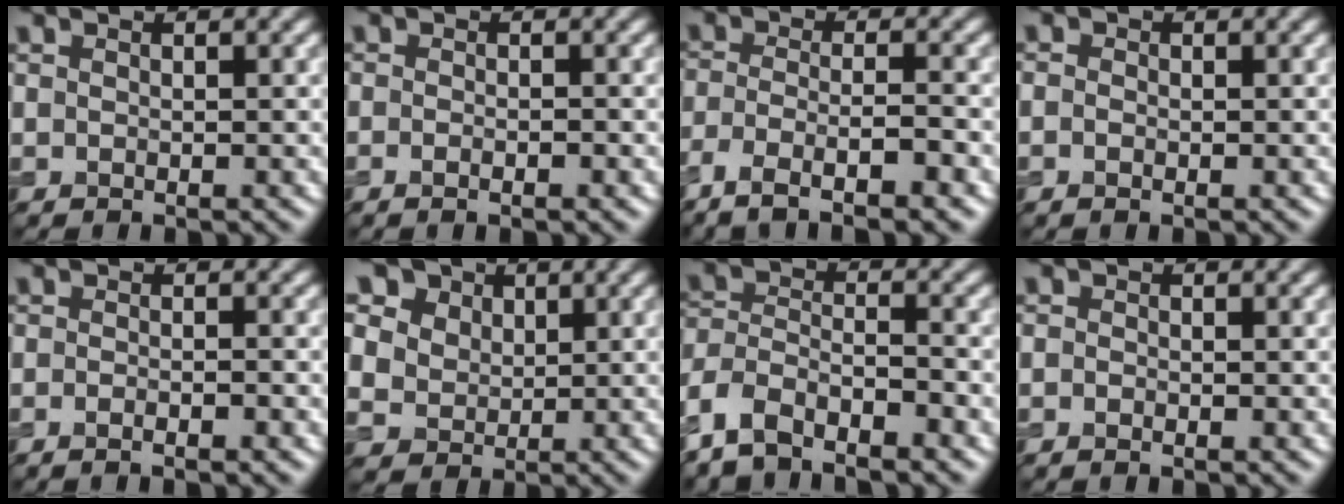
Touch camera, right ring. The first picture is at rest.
{"total": 2.0, "force": [-0.4, 0.9, 1.7], "torque": [-0.009, 0.002, -0.014]}
{"total": 6.7, "force": [-4.4, 1.8, 4.7], "torque": [-0.091, -0.008, -0.084]}
{"total": 0.9, "force": [-0.2, 0.7, 0.5], "torque": [-0.010, -0.003, -0.006]}
{"total": 2.2, "force": [-0.8, 0.8, 1.8], "torque": [-0.011, 0.003, -0.019]}
{"total": 14.2, "force": [7.3, 10.6, 6.0], "torque": [-0.171, 0.034, 0.119]}
{"total": 6.4, "force": [-4.8, 2.6, 3.4], "torque": [-0.063, -0.003, -0.104]}
{"total": 0.7, "force": [-0.3, 0.5, 0.3], "torque": [-0.004, -0.003, -0.007]}